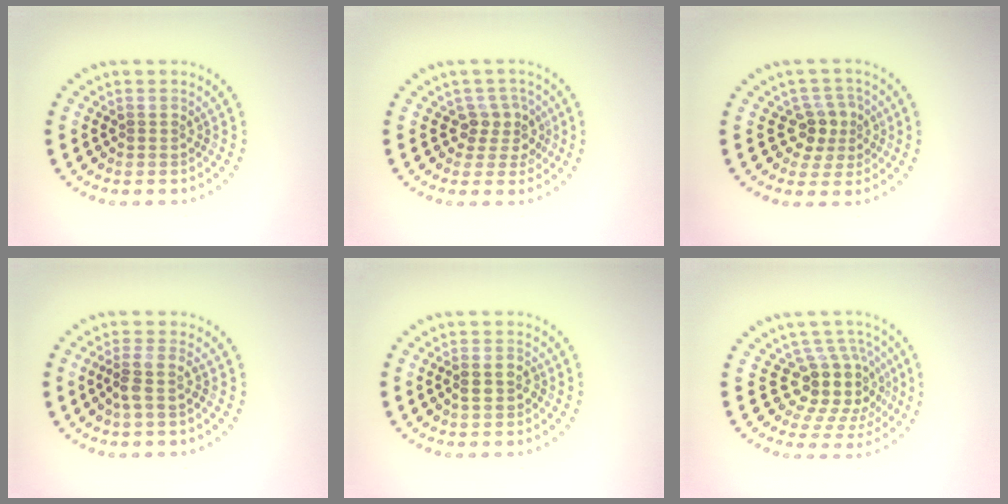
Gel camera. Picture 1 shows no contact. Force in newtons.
{"total": 2.7, "press": 2.1, "slide": 1.7}
{"total": 2.7, "press": 2.3, "slide": 1.4}
{"total": 2.0, "press": 1.6, "slide": 1.2}
{"total": 1.3, "press": 1.2, "slide": 0.5}
{"total": 4.9, "press": 3.8, "slide": 3.2}